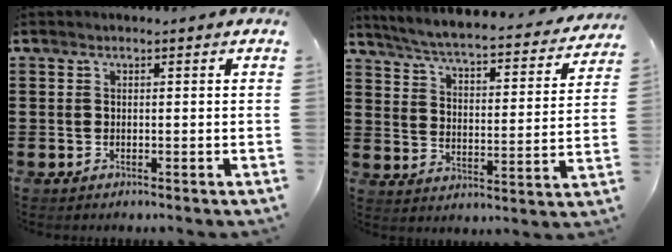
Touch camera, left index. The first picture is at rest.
{"total": 4.7, "force": [4.4, -0.2, 1.6], "torque": [-0.055, -0.037, 0.068]}